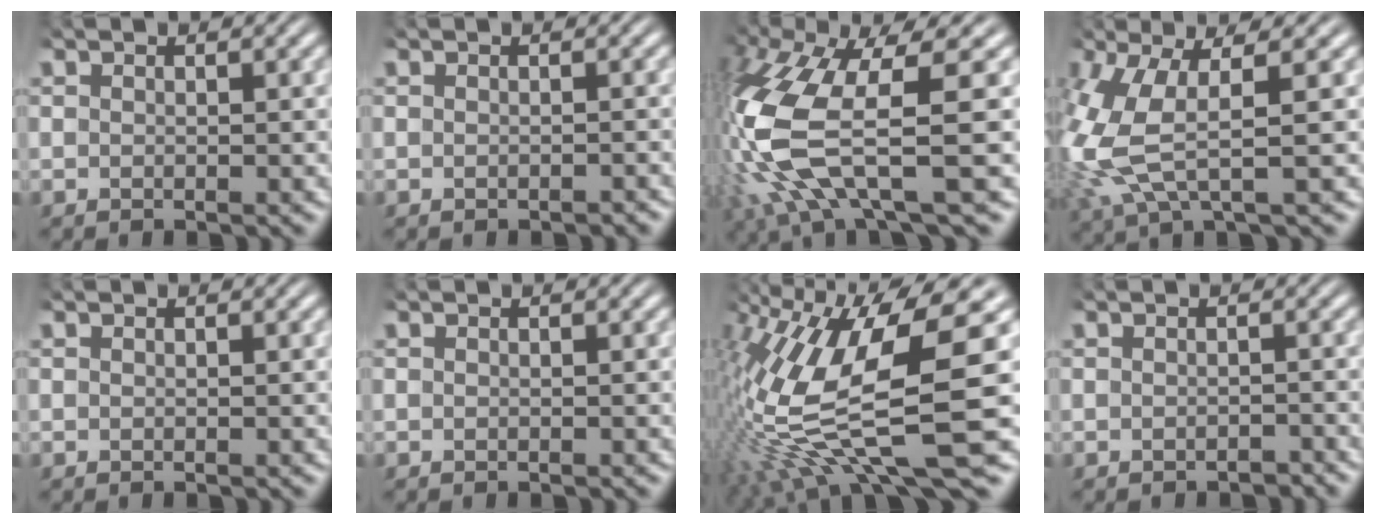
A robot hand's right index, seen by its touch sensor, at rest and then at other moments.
{"total": 0.8, "force": [-0.7, 0.2, 0.1], "torque": [0.001, 0.000, -0.013]}
{"total": 9.7, "force": [-1.4, 4.2, 8.6], "torque": [-0.218, -0.034, -0.007]}
{"total": 7.6, "force": [-0.6, 5.0, 5.7], "torque": [-0.154, -0.015, -0.009]}
{"total": 0.0}
{"total": 0.0}
{"total": 13.1, "force": [-2.5, 6.0, 11.4], "torque": [-0.207, -0.038, -0.029]}
{"total": 1.4, "force": [-1.4, 0.5, 0.1], "torque": [0.000, -0.001, -0.024]}